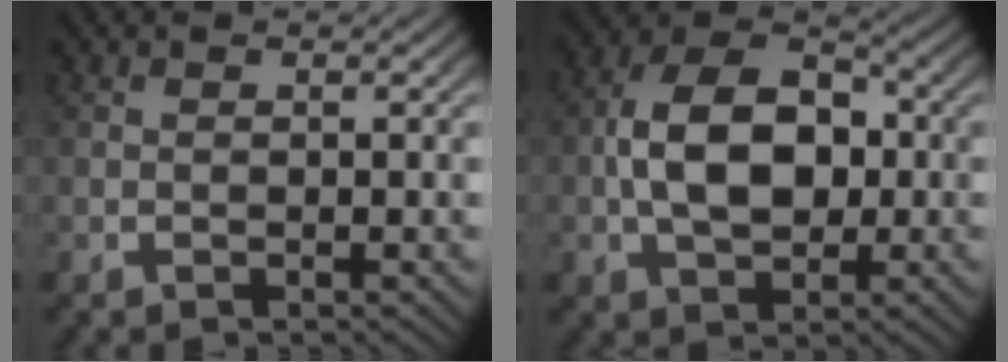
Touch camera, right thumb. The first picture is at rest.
{"total": 9.9, "force": [-0.1, 6.6, 7.3], "torque": [-0.140, -0.021, 0.010]}